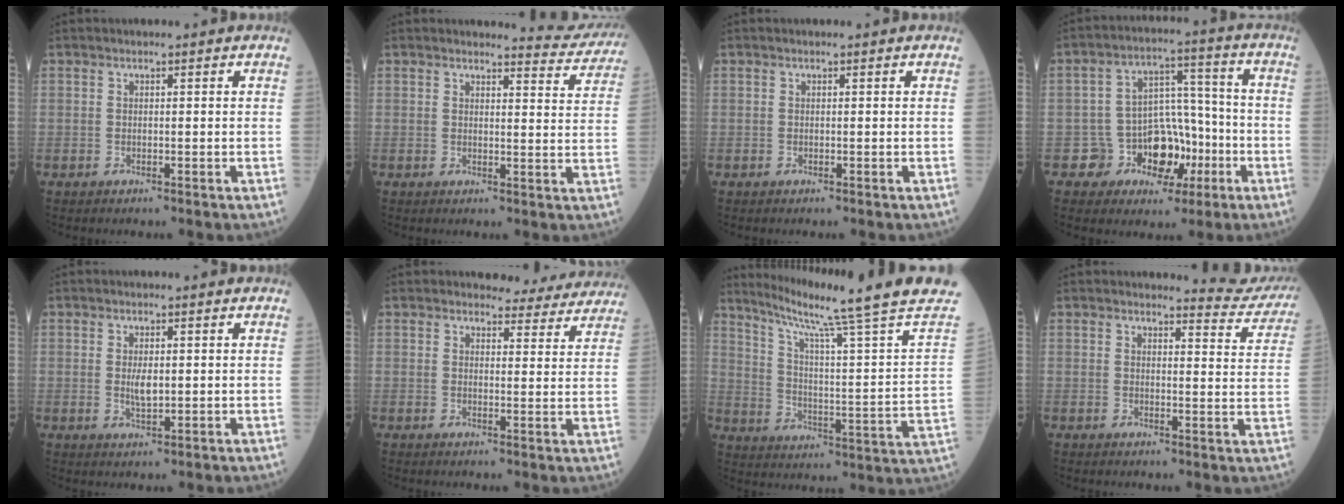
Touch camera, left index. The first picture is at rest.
{"total": 6.1, "force": [6.0, 0.1, -0.8], "torque": [0.009, -0.036, 0.054]}
{"total": 0.0}
{"total": 9.5, "force": [-3.7, 7.5, 4.4], "torque": [-0.059, 0.027, -0.052]}
{"total": 2.6, "force": [0.2, 0.9, 2.4], "torque": [-0.047, -0.004, 0.006]}
{"total": 8.5, "force": [8.2, 2.3, 0.5], "torque": [0.017, -0.015, 0.073]}
{"total": 21.3, "force": [17.7, -3.1, 11.5], "torque": [-0.189, -0.071, 0.240]}
{"total": 6.9, "force": [6.9, 0.1, -1.0], "torque": [0.015, -0.053, 0.060]}